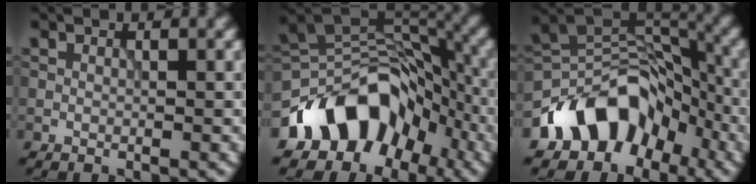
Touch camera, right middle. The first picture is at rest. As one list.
[{"total": 11.2, "force": [-6.4, 7.3, 5.6], "torque": [-0.072, 0.018, -0.123]}, {"total": 10.1, "force": [-6.1, 6.6, 4.6], "torque": [-0.044, 0.011, -0.117]}]